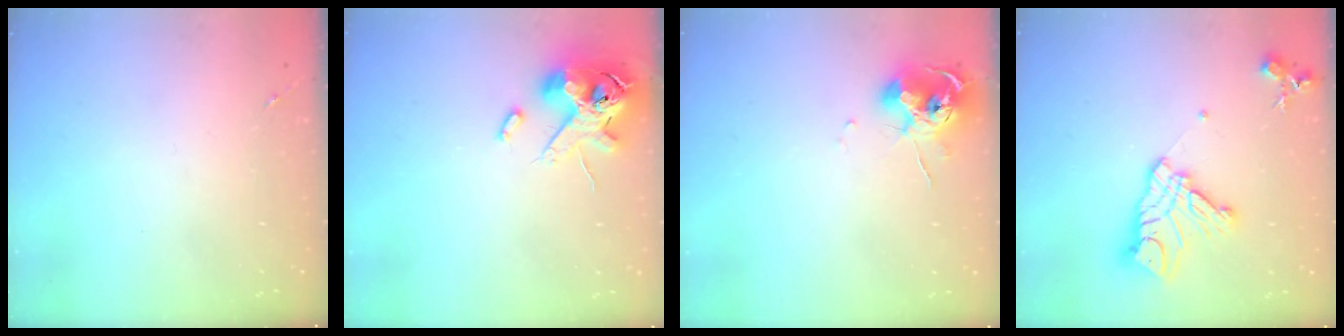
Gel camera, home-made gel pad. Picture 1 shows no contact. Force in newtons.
{"total": 14.2, "press": 14.0, "slide": 2.3}
{"total": 10.5, "press": 10.4, "slide": 1.4}
{"total": 15.7, "press": 15.7, "slide": 1.5}